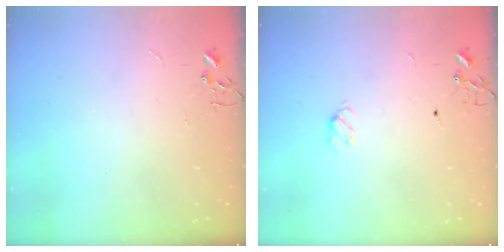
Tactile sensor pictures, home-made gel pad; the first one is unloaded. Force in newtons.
{"total": 4.7, "press": 4.7, "slide": 0.6}